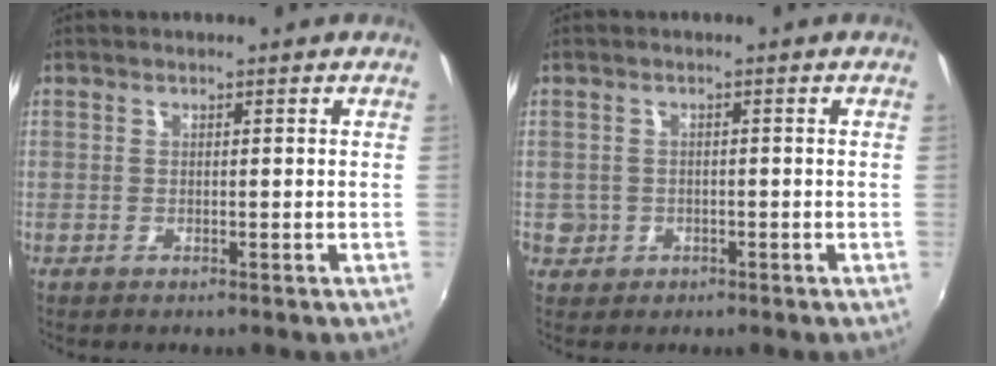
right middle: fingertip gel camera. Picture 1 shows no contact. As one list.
[{"total": 3.5, "force": [-1.0, 3.2, 0.8], "torque": [-0.022, -0.002, -0.013]}]